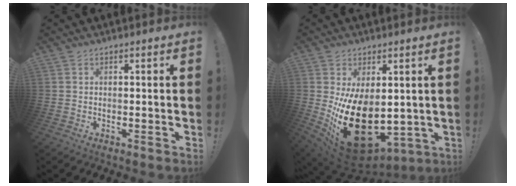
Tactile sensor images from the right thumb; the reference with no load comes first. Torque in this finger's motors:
{"motor_torque": [1.68, 3.32, 2.52, -0.25, 0.81]}